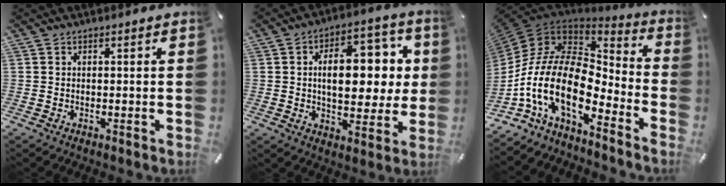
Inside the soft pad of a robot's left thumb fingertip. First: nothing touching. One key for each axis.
{"total": 16.3, "fx": 2.8, "fy": 9.7, "fz": 12.8, "tx": -0.172, "ty": 0.000, "tz": 0.046}
{"total": 19.5, "fx": -7.3, "fy": 10.4, "fz": 14.8, "tx": -0.346, "ty": -0.005, "tz": -0.137}